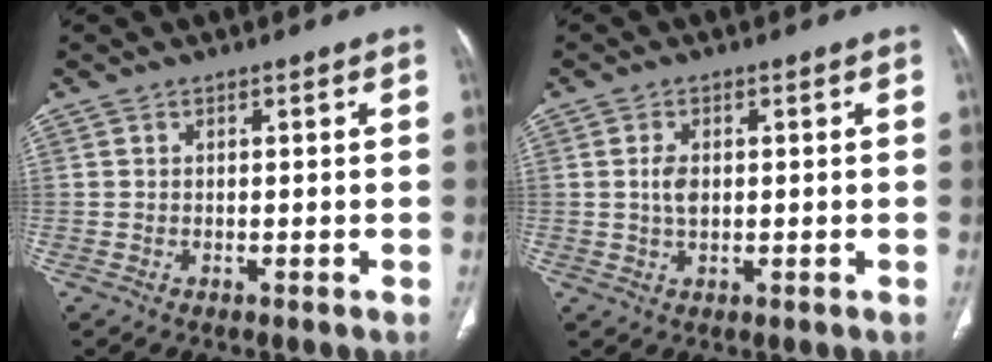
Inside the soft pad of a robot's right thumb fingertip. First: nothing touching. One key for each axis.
{"total": 3.1, "fx": 0.3, "fy": 1.8, "fz": 2.5, "tx": -0.047, "ty": 0.000, "tz": 0.007}